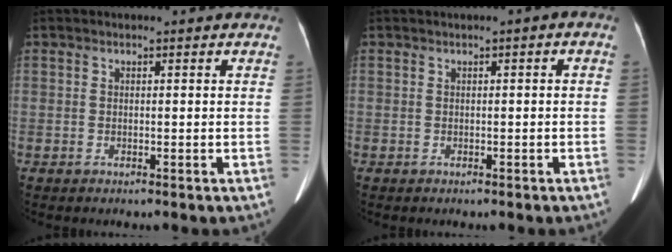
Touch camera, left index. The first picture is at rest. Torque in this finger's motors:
{"motor_torque": [-1.14, -1.00, -1.05, -0.21]}